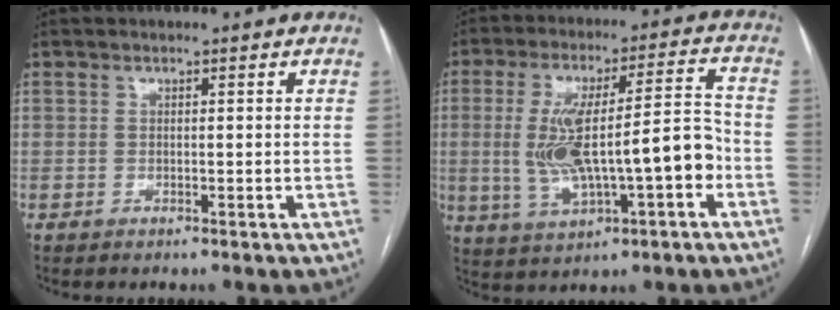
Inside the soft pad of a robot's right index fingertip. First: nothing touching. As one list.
[{"total": 14.8, "force": [-2.3, 3.5, 14.2], "torque": [-0.257, 0.025, -0.022]}]